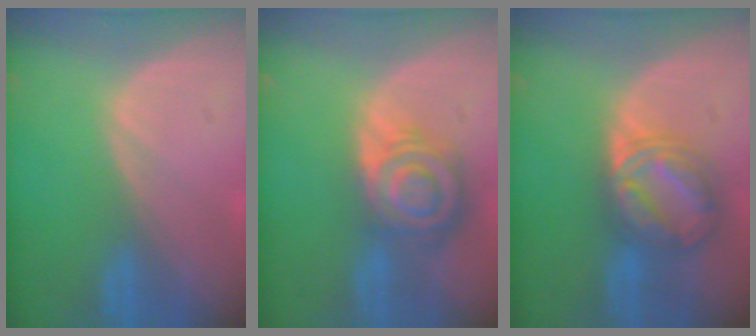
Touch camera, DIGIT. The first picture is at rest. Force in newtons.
{"total": 8.6, "press": 7.4, "slide": 4.3}
{"total": 7.7, "press": 7.6, "slide": 0.5}